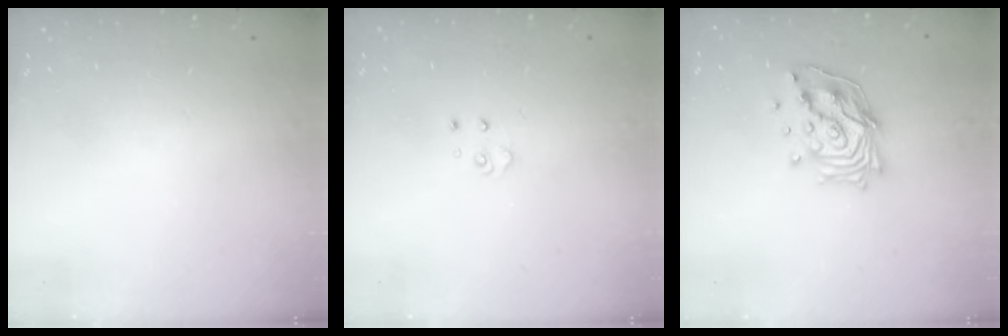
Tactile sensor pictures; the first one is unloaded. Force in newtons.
{"total": 4.0, "press": 4.0, "slide": 0.4}
{"total": 15.4, "press": 15.2, "slide": 1.8}